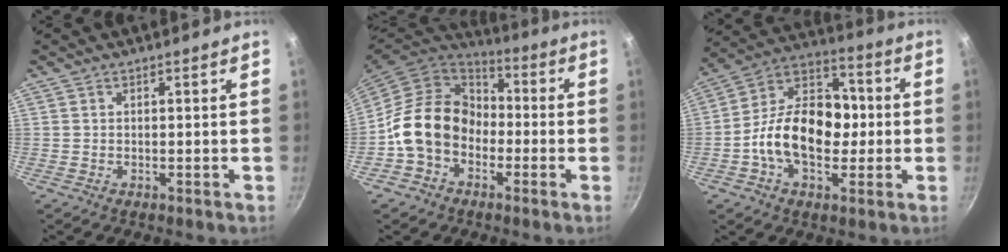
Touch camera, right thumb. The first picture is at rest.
{"total": 15.2, "force": [-3.0, 12.1, 8.6], "torque": [-0.115, 0.047, -0.068]}
{"total": 17.9, "force": [-2.0, 12.0, 13.1], "torque": [-0.178, 0.041, -0.053]}